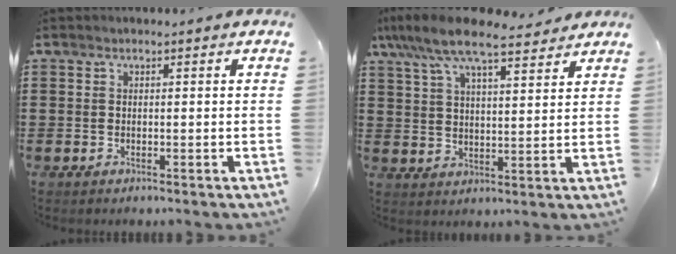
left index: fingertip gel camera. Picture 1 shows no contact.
{"total": 9.0, "force": [7.4, 1.9, 4.7], "torque": [-0.116, -0.021, 0.133]}